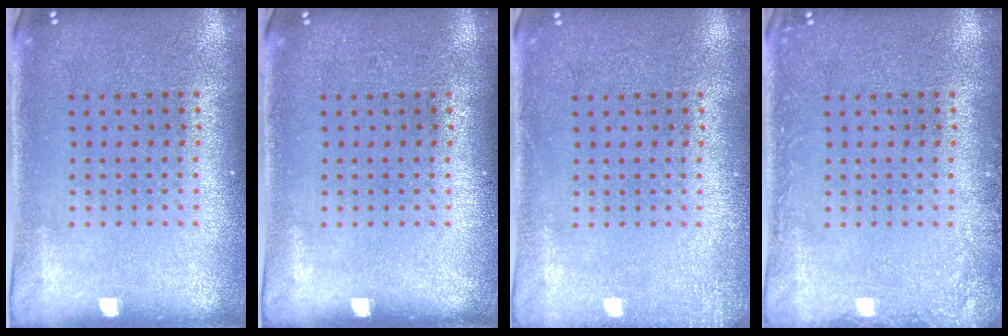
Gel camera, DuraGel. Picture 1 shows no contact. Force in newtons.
{"total": 0.0}
{"total": 1.4, "press": 1.4, "slide": 0.2}
{"total": 1.4, "press": 1.4, "slide": 0.2}